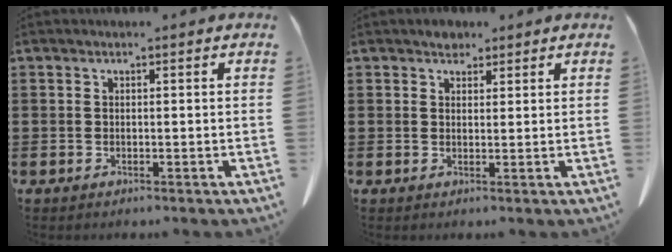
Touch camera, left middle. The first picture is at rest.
{"total": 2.2, "force": [1.9, 1.2, 0.4], "torque": [-0.004, 0.002, 0.035]}